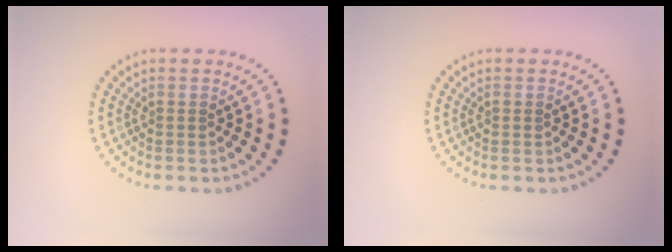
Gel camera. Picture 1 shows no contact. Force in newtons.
{"total": 0.5, "press": 0.5, "slide": 0.0}